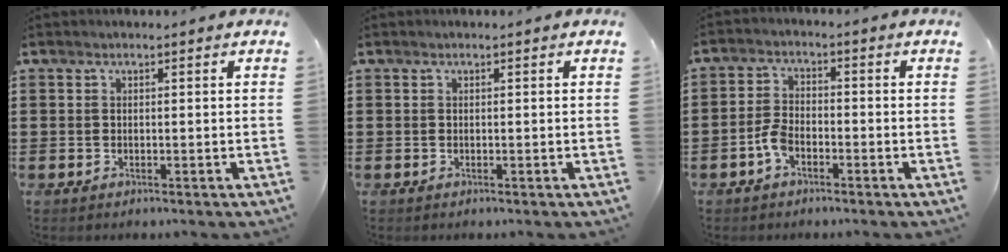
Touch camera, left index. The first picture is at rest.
{"total": 0.0}
{"total": 3.7, "force": [-2.0, 1.9, 2.5], "torque": [-0.067, 0.001, -0.044]}